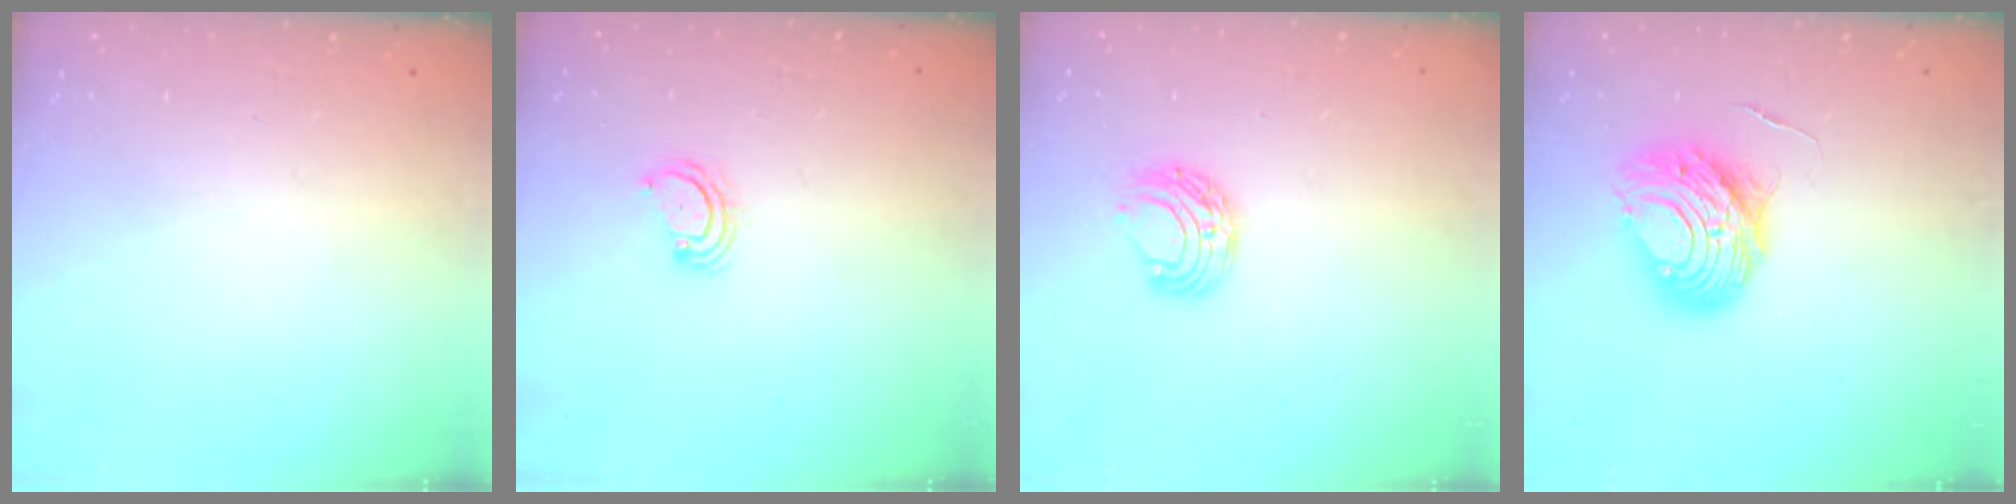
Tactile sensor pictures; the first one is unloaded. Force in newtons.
{"total": 2.3, "press": 2.3, "slide": 0.2}
{"total": 6.8, "press": 6.7, "slide": 0.6}
{"total": 11.1, "press": 11.1, "slide": 0.9}